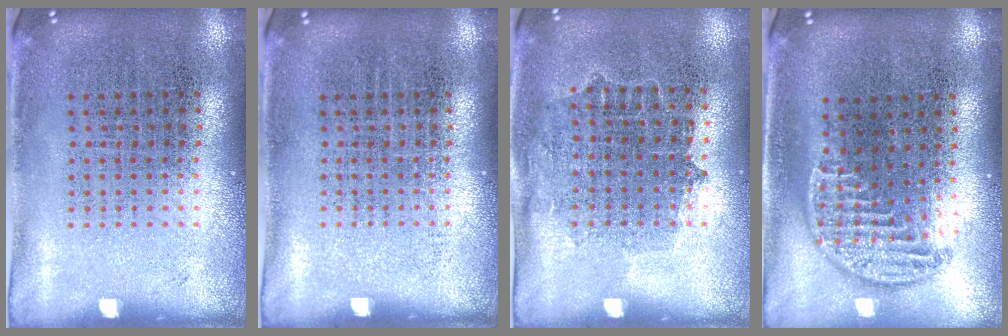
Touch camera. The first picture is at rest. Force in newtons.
{"total": 0.0}
{"total": 0.8, "press": 0.8, "slide": 0.3}
{"total": 1.2, "press": 1.0, "slide": 0.7}